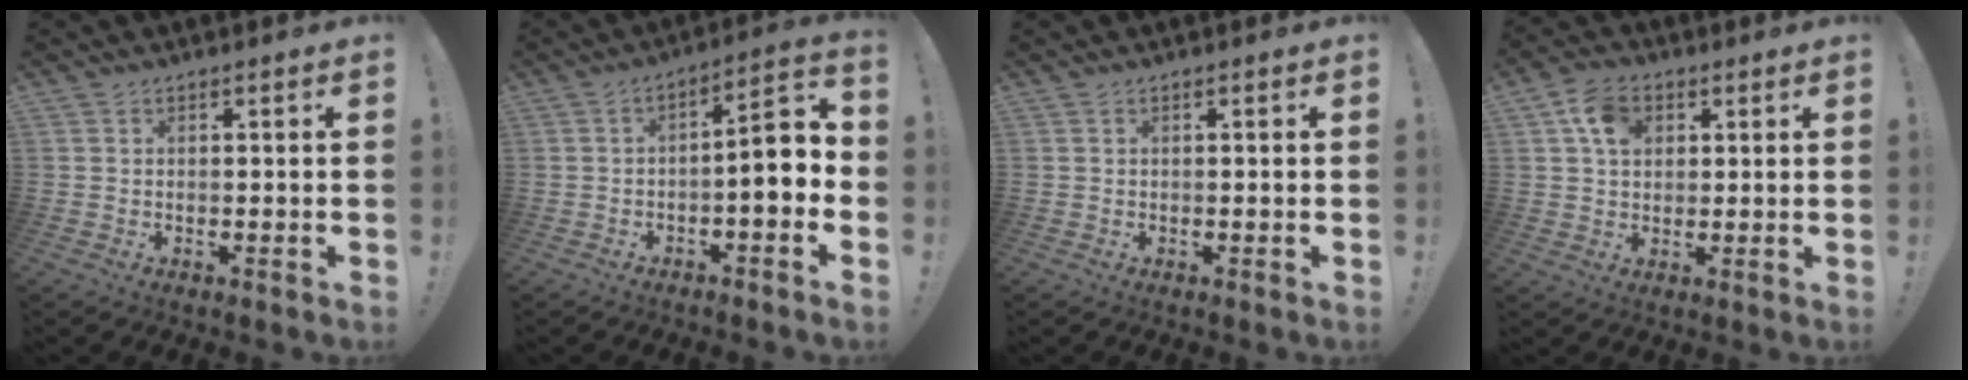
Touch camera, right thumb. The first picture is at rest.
{"total": 8.7, "force": [-1.7, 1.6, 8.3], "torque": [-0.127, 0.000, -0.034]}
{"total": 0.7, "force": [-0.2, -0.3, 0.7], "torque": [-0.011, -0.002, -0.005]}
{"total": 8.4, "force": [3.1, 6.5, 4.3], "torque": [-0.073, 0.002, 0.061]}